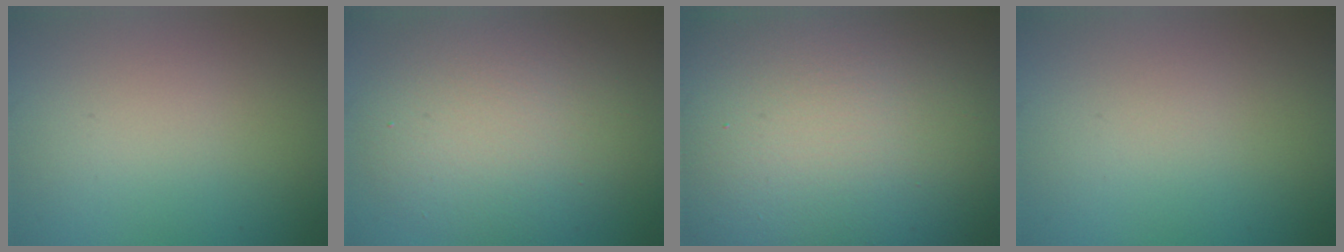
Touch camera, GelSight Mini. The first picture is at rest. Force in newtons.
{"total": 7.7, "press": 7.7, "slide": 0.3}
{"total": 21.4, "press": 21.4, "slide": 1.1}
{"total": 0.0}